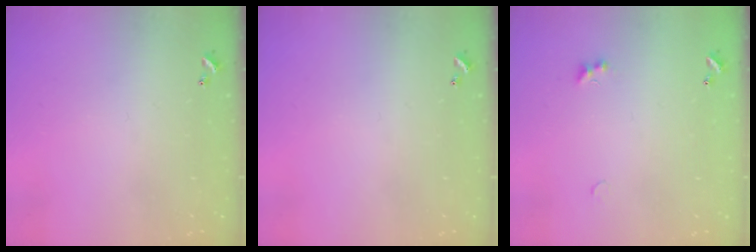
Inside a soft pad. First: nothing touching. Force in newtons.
{"total": 0.0}
{"total": 1.8, "press": 1.7, "slide": 0.4}